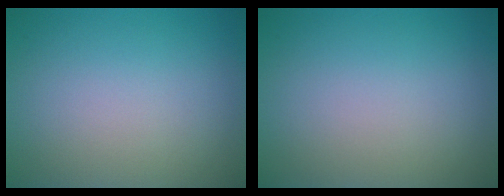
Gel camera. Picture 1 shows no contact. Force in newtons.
{"total": 0.0}